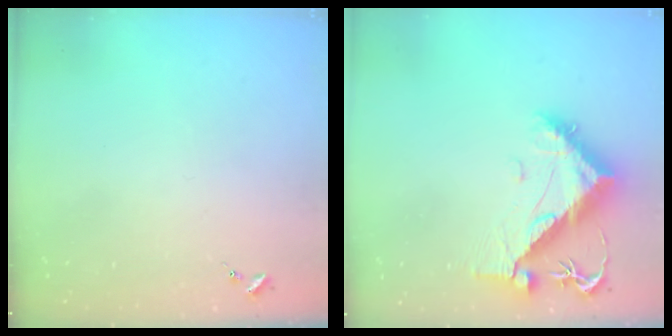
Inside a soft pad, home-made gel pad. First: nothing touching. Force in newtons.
{"total": 11.0, "press": 10.9, "slide": 1.0}